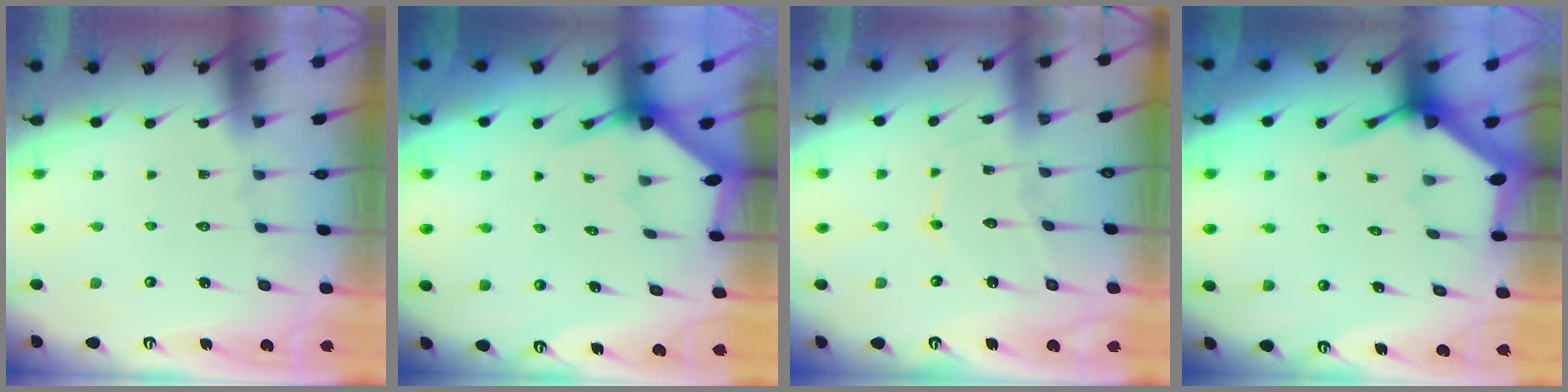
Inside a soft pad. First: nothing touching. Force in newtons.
{"total": 2.9, "press": 2.9, "slide": 0.2}
{"total": 7.6, "press": 7.6, "slide": 0.3}
{"total": 4.7, "press": 4.6, "slide": 0.5}